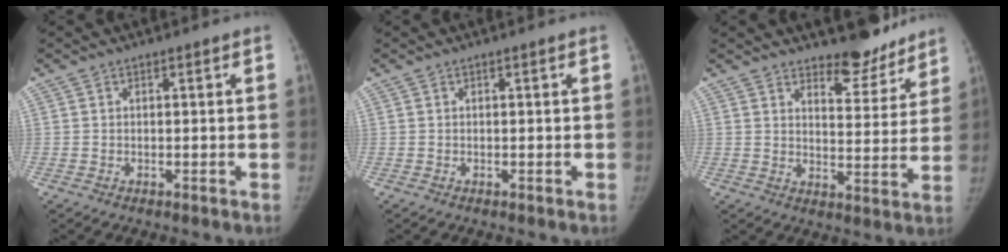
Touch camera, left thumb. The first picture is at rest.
{"total": 0.0}
{"total": 9.6, "force": [8.4, 3.5, 3.0], "torque": [-0.005, -0.072, 0.118]}